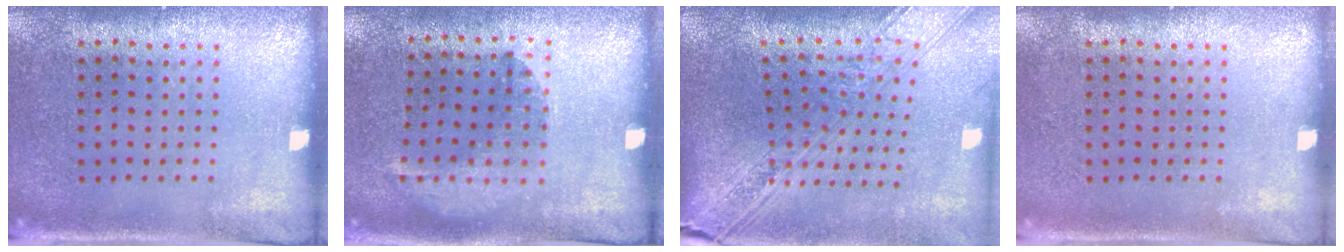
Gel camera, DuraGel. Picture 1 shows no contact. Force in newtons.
{"total": 1.3, "press": 1.0, "slide": 0.8}
{"total": 3.5, "press": 2.6, "slide": 2.4}
{"total": 0.0}